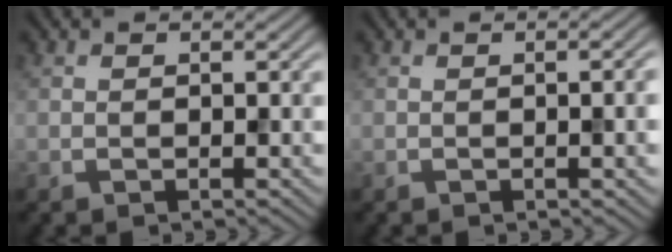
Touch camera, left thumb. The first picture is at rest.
{"total": 3.4, "force": [-0.2, 0.9, 3.2], "torque": [-0.043, 0.003, -0.004]}